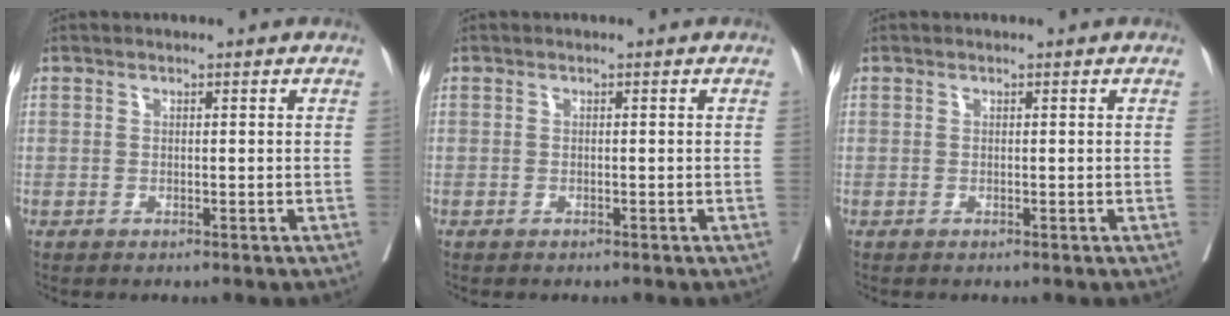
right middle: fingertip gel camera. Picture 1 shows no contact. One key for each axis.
{"total": 0.0}
{"total": 0.0}